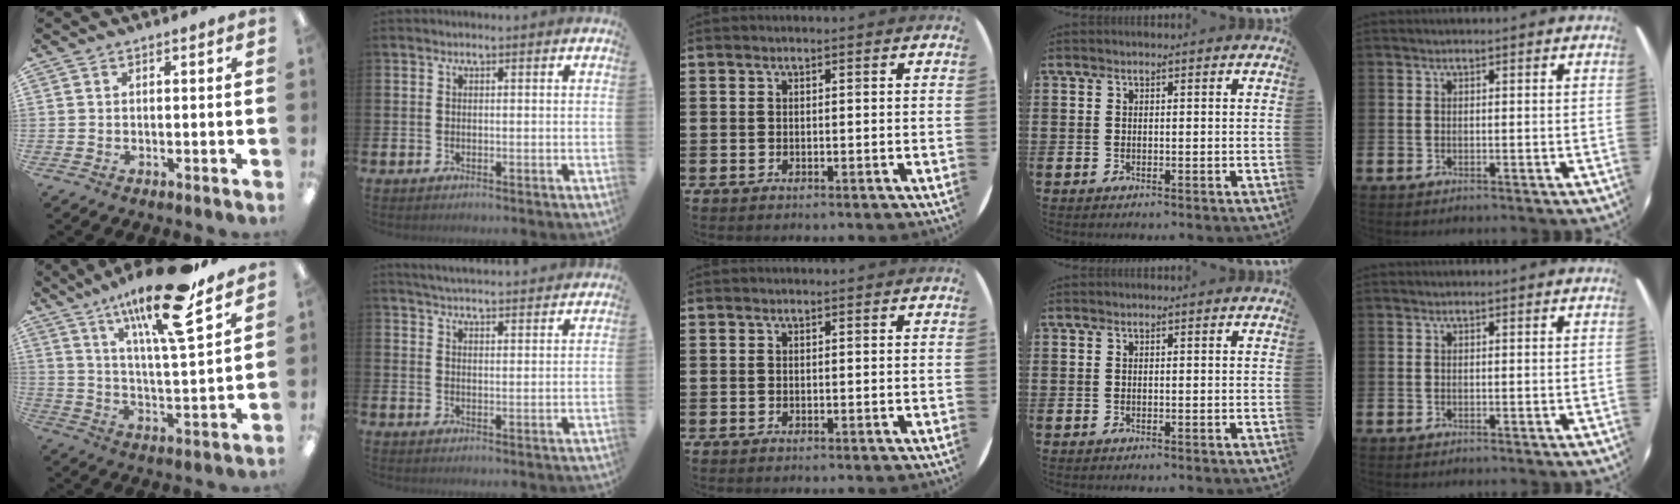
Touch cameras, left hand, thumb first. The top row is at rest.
{"thumb": {"total": 19.9, "force": [13.6, 4.2, 13.9], "torque": [-0.238, -0.071, 0.217]}, "index": {"total": 4.8, "force": [4.8, 0.0, 0.2], "torque": [-0.017, -0.034, 0.084]}}